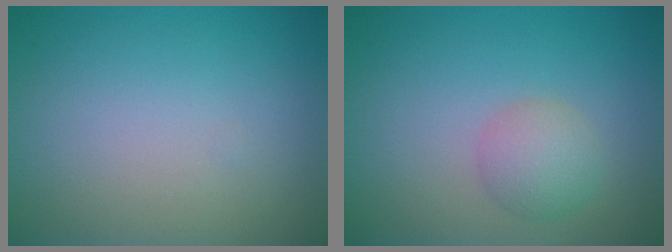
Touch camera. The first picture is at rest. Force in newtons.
{"total": 2.5, "press": 2.5, "slide": 0.1}